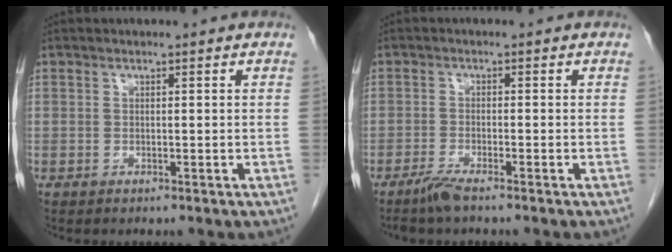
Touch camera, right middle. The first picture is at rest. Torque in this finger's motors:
{"motor_torque": [0.08, 0.03, 0.03, 0.01]}